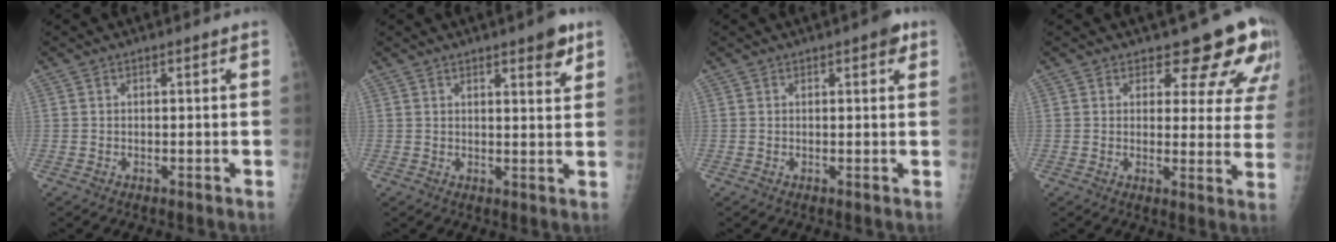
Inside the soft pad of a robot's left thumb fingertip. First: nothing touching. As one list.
[{"total": 5.2, "force": [3.2, 1.3, 4.0], "torque": [-0.044, -0.017, 0.038]}, {"total": 2.8, "force": [1.4, 1.0, 2.2], "torque": [-0.020, -0.001, 0.013]}, {"total": 11.4, "force": [9.4, 4.9, 4.2], "torque": [-0.002, -0.060, 0.088]}]